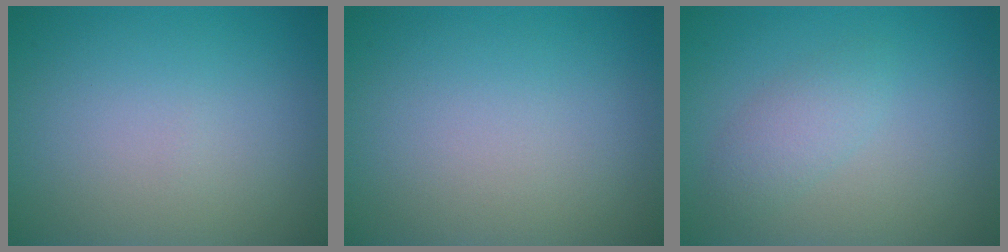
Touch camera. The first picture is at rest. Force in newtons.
{"total": 0.0}
{"total": 2.1, "press": 2.1, "slide": 0.1}